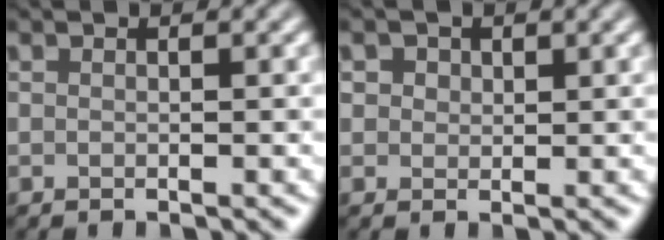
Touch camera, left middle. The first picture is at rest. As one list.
[{"total": 1.6, "force": [0.8, 1.3, 0.4], "torque": [-0.009, 0.000, 0.012]}]